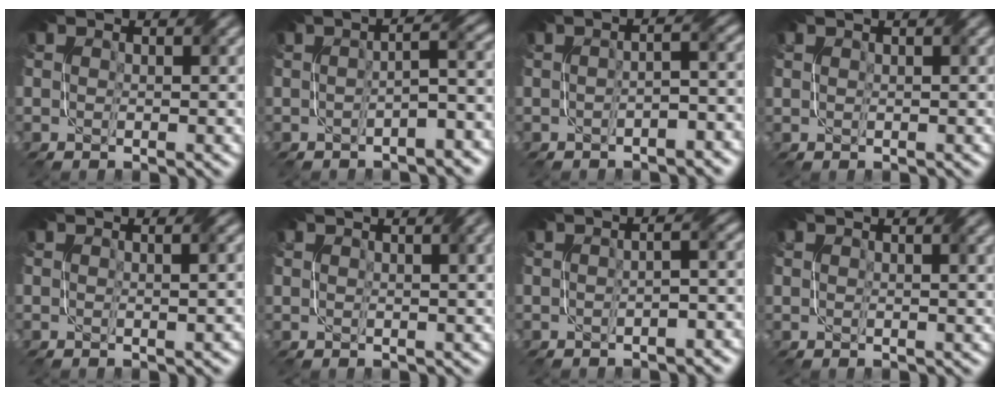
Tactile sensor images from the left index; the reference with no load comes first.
{"total": 5.0, "force": [-1.5, 1.5, 4.5], "torque": [-0.053, 0.012, -0.027]}
{"total": 3.3, "force": [-1.3, 1.1, 2.9], "torque": [-0.037, 0.006, -0.021]}
{"total": 1.6, "force": [1.2, 0.5, 0.9], "torque": [-0.013, -0.002, 0.011]}
{"total": 2.2, "force": [0.6, 0.9, 2.0], "torque": [-0.013, 0.005, -0.004]}
{"total": 7.2, "force": [3.6, 3.1, 5.4], "torque": [-0.035, 0.041, 0.018]}
{"total": 3.1, "force": [-0.7, 1.1, 2.8], "torque": [-0.027, 0.005, -0.009]}
{"total": 4.4, "force": [2.4, 1.6, 3.2], "torque": [-0.027, 0.019, 0.016]}